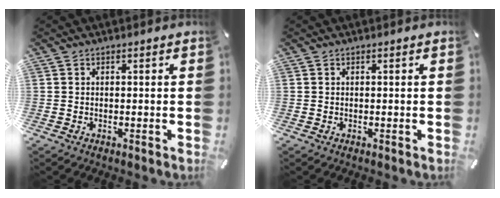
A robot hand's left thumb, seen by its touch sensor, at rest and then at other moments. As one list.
[{"total": 0.0}]